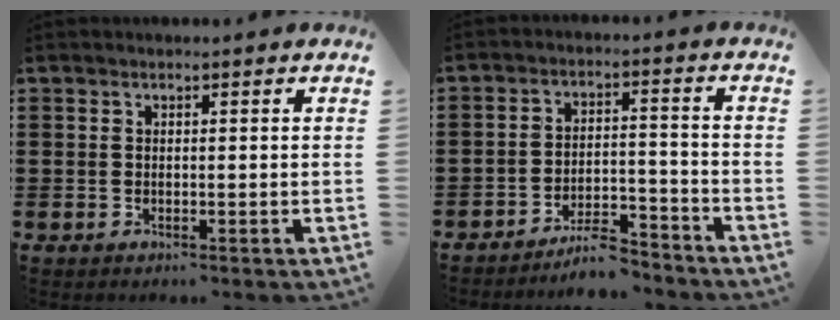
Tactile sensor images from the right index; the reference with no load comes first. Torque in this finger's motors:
{"motor_torque": [0.09, -0.10, 0.18, 0.02]}